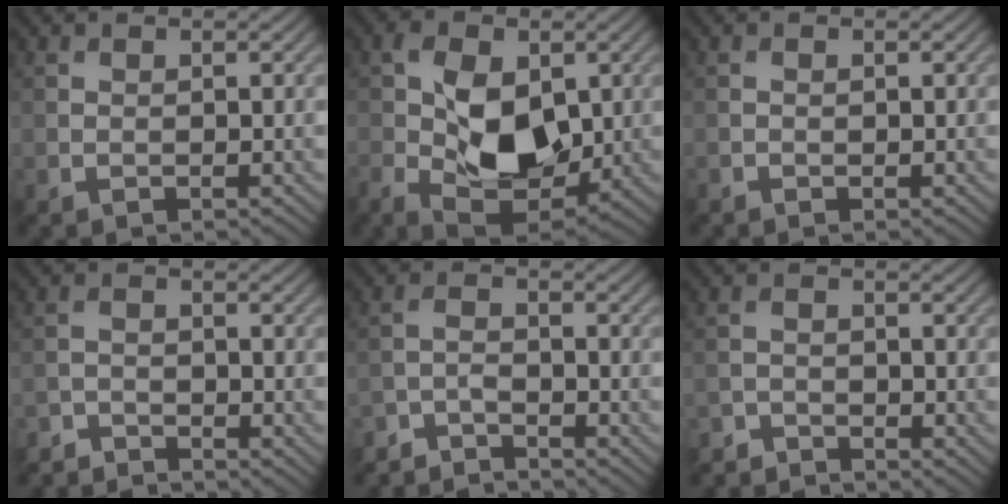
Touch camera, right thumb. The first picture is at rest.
{"total": 10.5, "force": [-0.2, 6.6, 8.1], "torque": [-0.155, -0.015, 0.000]}
{"total": 0.0}
{"total": 3.0, "force": [-3.0, 0.4, 0.3], "torque": [-0.005, -0.006, -0.064]}
{"total": 3.8, "force": [-3.7, 0.6, 0.7], "torque": [-0.013, -0.002, -0.078]}
{"total": 2.7, "force": [-2.7, 0.5, 0.2], "torque": [-0.002, -0.004, -0.058]}